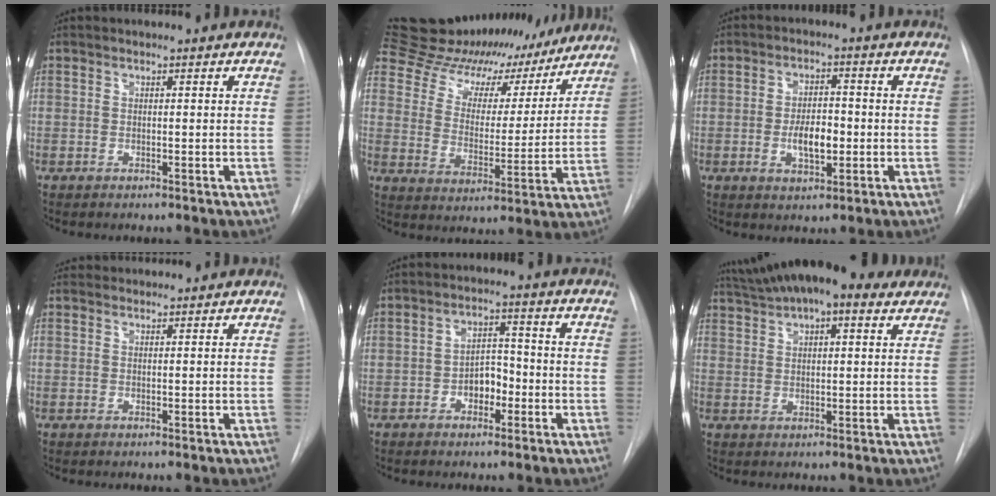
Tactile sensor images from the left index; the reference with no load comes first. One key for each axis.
{"total": 21.7, "fx": 20.1, "fy": 6.6, "fz": 5.0, "tx": -0.075, "ty": -0.003, "tz": 0.285}
{"total": 5.8, "fx": -1.2, "fy": 2.5, "fz": 5.0, "tx": -0.089, "ty": 0.002, "tz": -0.017}
{"total": 2.3, "fx": 2.2, "fy": 0.6, "fz": 0.0, "tx": 0.001, "ty": 0.028, "tz": 0.038}
{"total": 4.5, "fx": -1.9, "fy": 2.8, "fz": 3.0, "tx": -0.046, "ty": 0.015, "tz": -0.032}
{"total": 14.9, "fx": 11.2, "fy": 4.5, "fz": 8.9, "tx": -0.156, "ty": 0.056, "tz": 0.169}